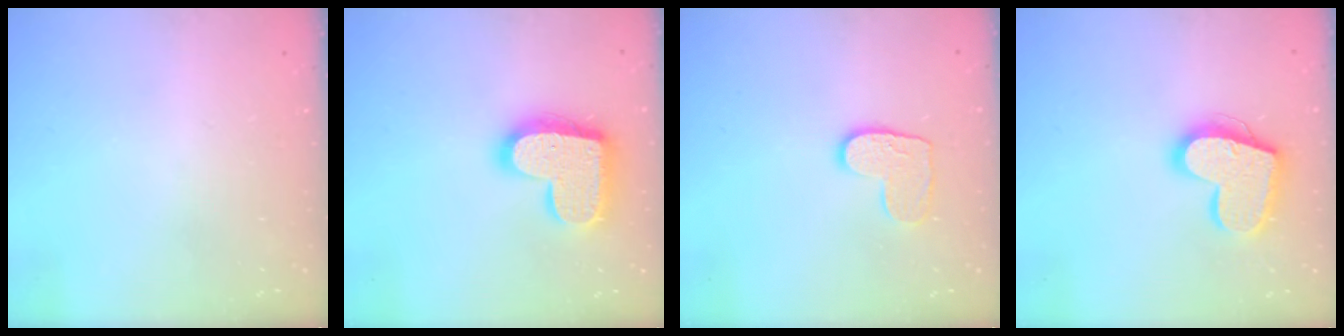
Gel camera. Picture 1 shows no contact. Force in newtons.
{"total": 18.1, "press": 18.1, "slide": 1.1}
{"total": 8.9, "press": 8.9, "slide": 0.4}
{"total": 17.9, "press": 17.9, "slide": 1.3}